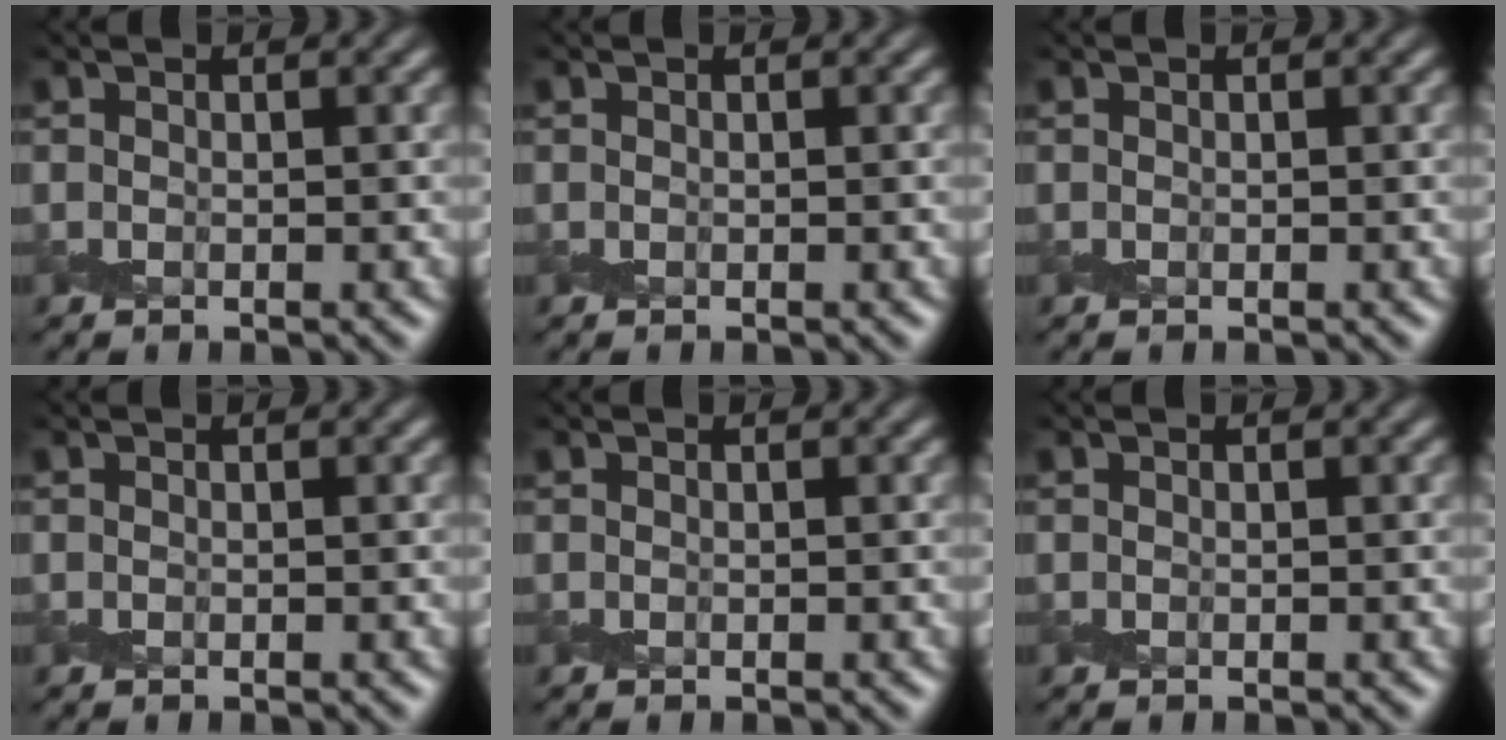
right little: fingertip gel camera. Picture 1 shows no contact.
{"total": 0.0}
{"total": 0.0}
{"total": 0.0}
{"total": 0.0}
{"total": 0.0}